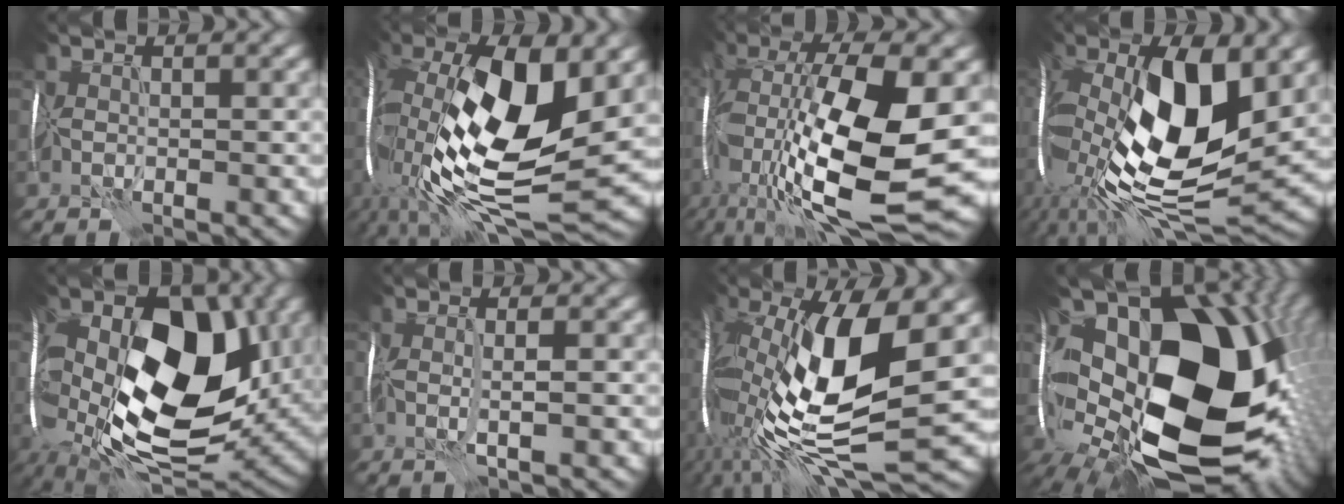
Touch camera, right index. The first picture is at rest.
{"total": 18.4, "force": [0.7, 7.7, 16.7], "torque": [-0.332, -0.003, 0.014]}
{"total": 18.0, "force": [-1.9, 7.1, 16.4], "torque": [-0.330, -0.005, -0.027]}
{"total": 18.1, "force": [0.0, 8.4, 16.0], "torque": [-0.308, -0.009, -0.007]}
{"total": 19.0, "force": [-0.2, 11.0, 15.5], "torque": [-0.302, -0.010, -0.001]}
{"total": 1.8, "force": [-0.1, 0.1, 1.8], "torque": [-0.032, -0.004, -0.003]}
{"total": 17.2, "force": [-0.3, 6.4, 16.0], "torque": [-0.312, -0.016, 0.001]}
{"total": 21.4, "force": [0.5, 13.1, 16.9], "torque": [-0.317, -0.022, 0.018]}